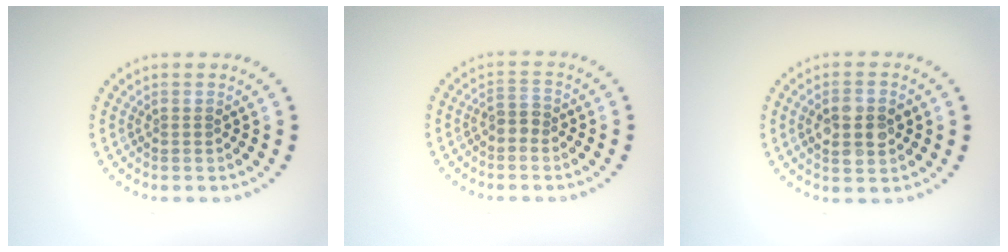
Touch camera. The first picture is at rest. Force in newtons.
{"total": 1.5, "press": 1.2, "slide": 0.9}
{"total": 3.9, "press": 3.9, "slide": 0.2}